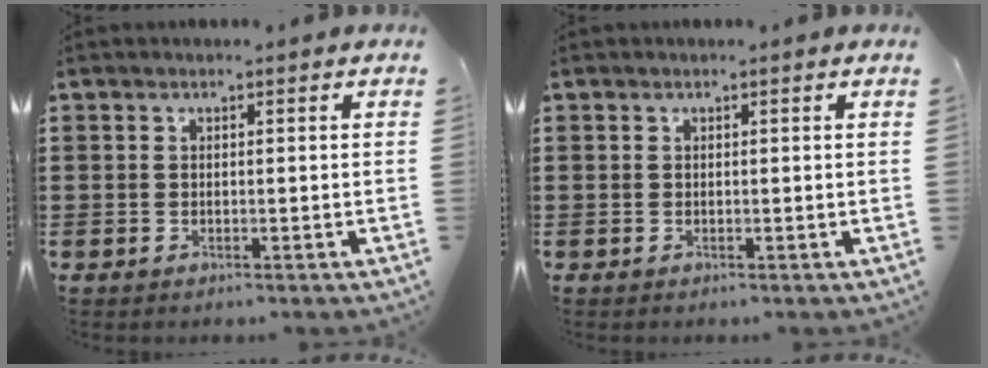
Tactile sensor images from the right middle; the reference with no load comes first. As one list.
[{"total": 0.0}]